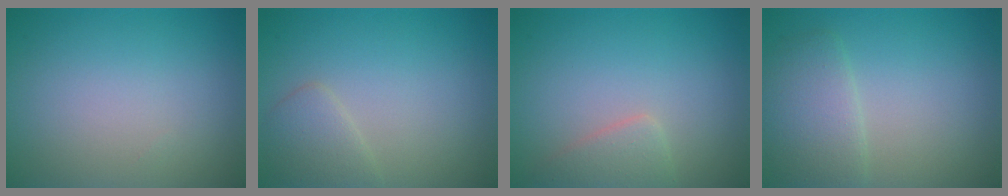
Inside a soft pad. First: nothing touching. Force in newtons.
{"total": 2.0, "press": 2.0, "slide": 0.1}
{"total": 1.9, "press": 1.9, "slide": 0.2}
{"total": 3.3, "press": 3.3, "slide": 0.1}